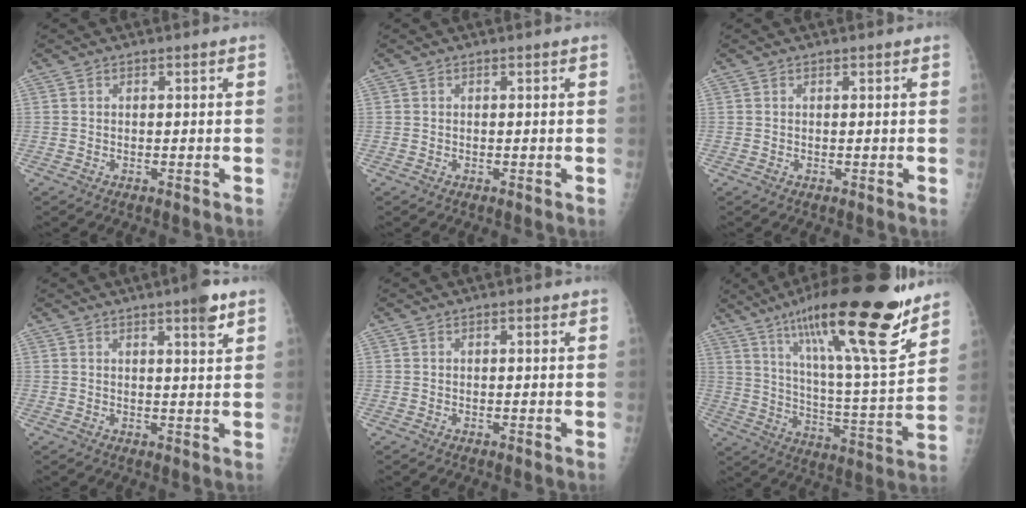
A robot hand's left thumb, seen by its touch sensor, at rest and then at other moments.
{"total": 0.0}
{"total": 0.0}
{"total": 4.5, "force": [2.8, 0.5, 3.5], "torque": [-0.045, -0.016, 0.037]}
{"total": 1.0, "force": [0.4, 0.4, 0.8], "torque": [-0.012, 0.001, 0.005]}
{"total": 26.8, "force": [17.3, 4.6, 19.9], "torque": [-0.304, -0.062, 0.284]}